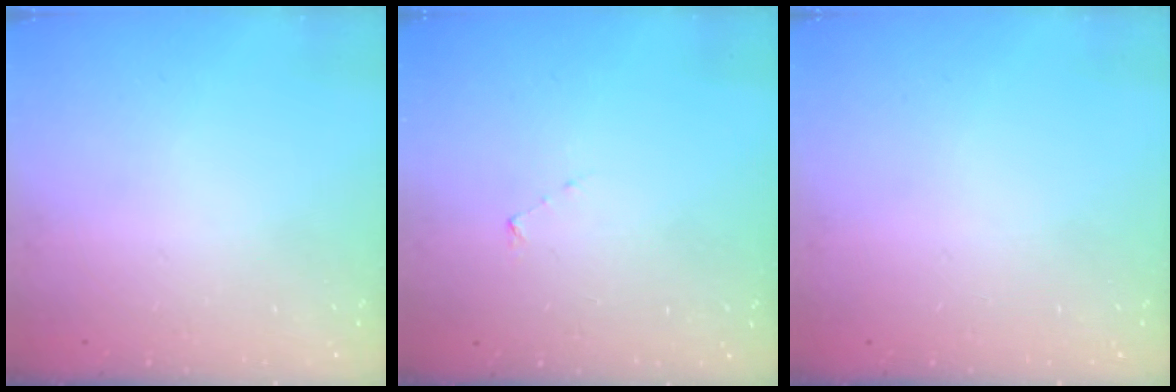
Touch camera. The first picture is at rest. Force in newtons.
{"total": 3.2, "press": 3.2, "slide": 0.3}
{"total": 0.0}